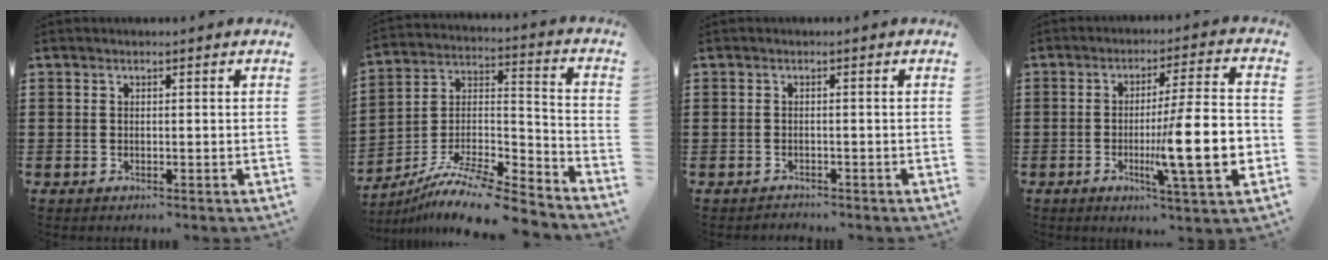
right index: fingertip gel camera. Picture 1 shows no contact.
{"total": 10.9, "force": [-9.4, 1.3, 5.4], "torque": [-0.094, 0.020, -0.187]}
{"total": 1.0, "force": [-1.0, 0.4, -0.2], "torque": [0.000, 0.004, -0.023]}
{"total": 14.5, "force": [-3.1, 2.1, 14.0], "torque": [-0.220, -0.014, -0.057]}